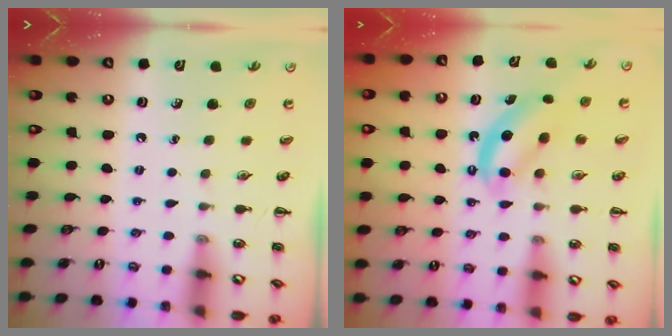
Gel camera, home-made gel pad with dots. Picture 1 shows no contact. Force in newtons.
{"total": 7.0, "press": 6.9, "slide": 1.2}